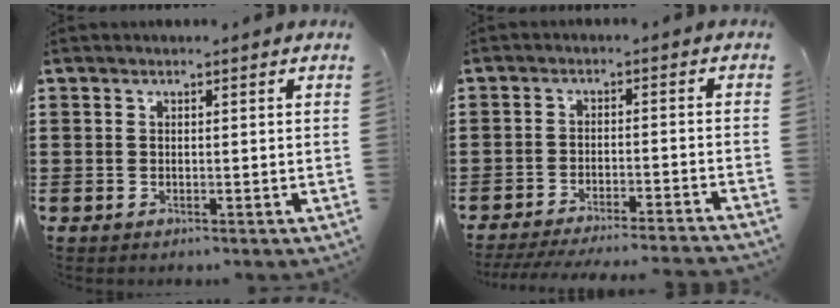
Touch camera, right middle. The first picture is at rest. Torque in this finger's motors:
{"motor_torque": [0.72, 0.47, 0.25, 0.15]}